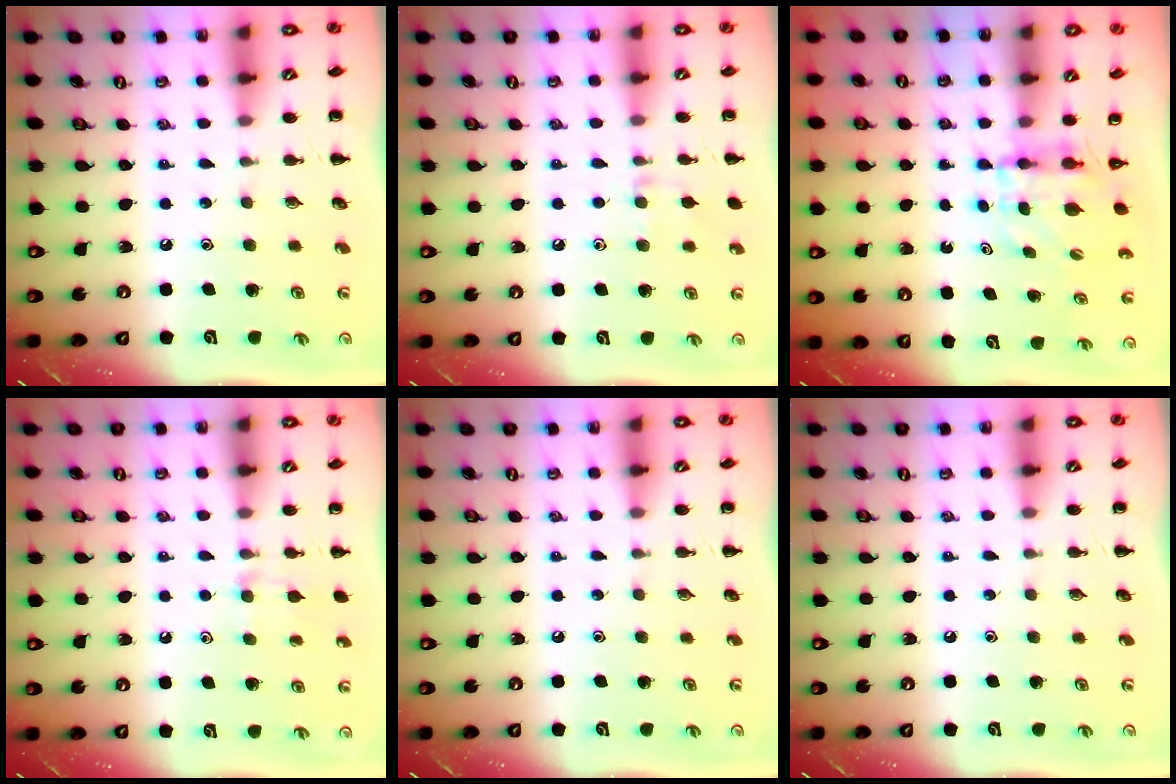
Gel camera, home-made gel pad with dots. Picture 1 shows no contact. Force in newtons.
{"total": 6.5, "press": 6.2, "slide": 2.2}
{"total": 3.9, "press": 3.9, "slide": 0.1}
{"total": 7.0, "press": 6.7, "slide": 2.2}
{"total": 0.0}
{"total": 0.0}